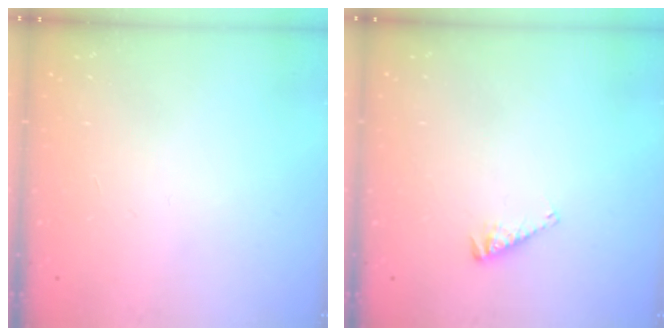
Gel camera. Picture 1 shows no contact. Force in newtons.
{"total": 4.0, "press": 4.0, "slide": 0.4}